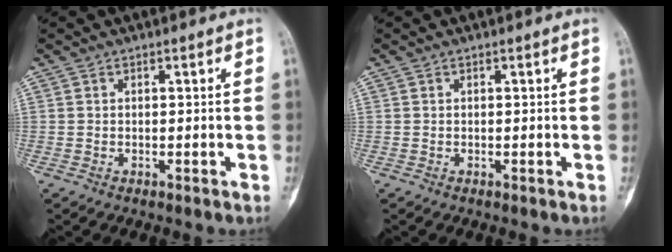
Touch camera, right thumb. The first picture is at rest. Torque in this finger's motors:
{"motor_torque": [0.00, 0.00, 0.01, 0.01, 0.00]}